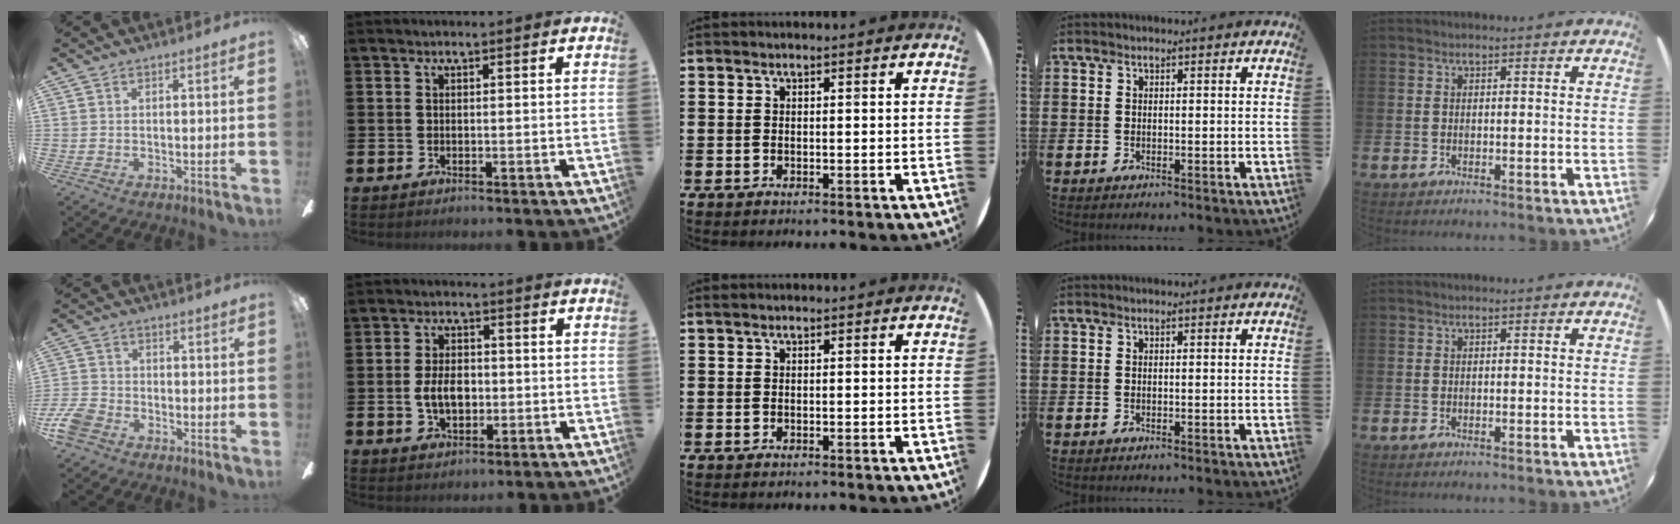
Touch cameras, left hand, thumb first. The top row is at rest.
{"thumb": {"total": 7.0, "force": [-4.3, 4.4, 3.4], "torque": [-0.085, 0.020, -0.086]}, "index": {"total": 4.7, "force": [-0.5, 3.0, 3.6], "torque": [-0.058, 0.006, -0.012]}}